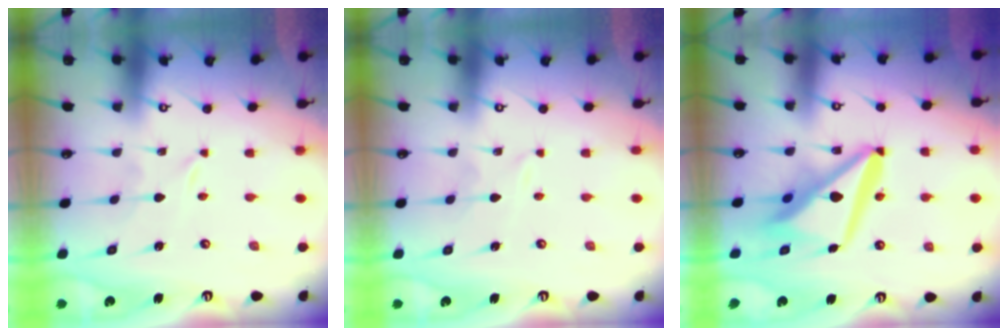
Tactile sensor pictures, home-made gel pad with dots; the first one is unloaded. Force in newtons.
{"total": 1.1, "press": 1.1, "slide": 0.1}
{"total": 15.5, "press": 15.4, "slide": 1.9}